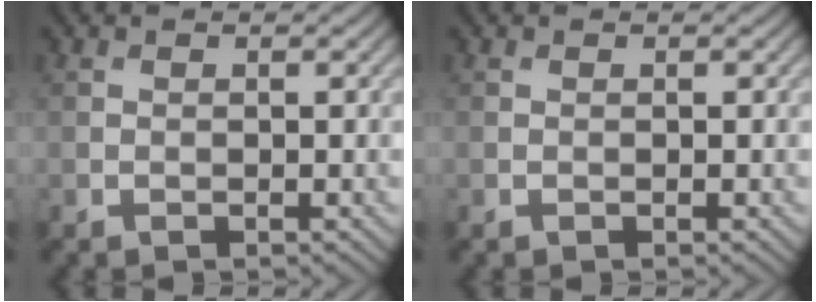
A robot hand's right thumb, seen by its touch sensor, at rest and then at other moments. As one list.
[{"total": 0.0}]